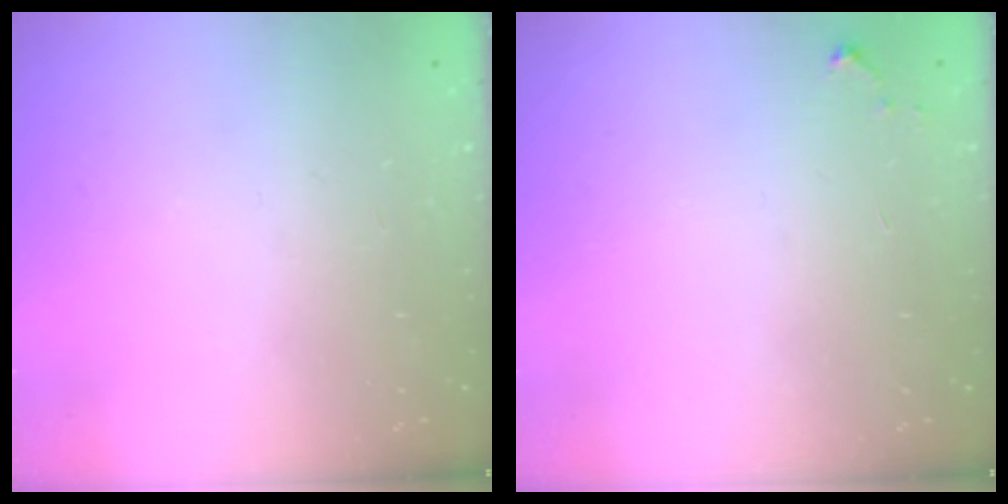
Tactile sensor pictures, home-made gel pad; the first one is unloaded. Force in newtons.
{"total": 2.6, "press": 2.6, "slide": 0.4}